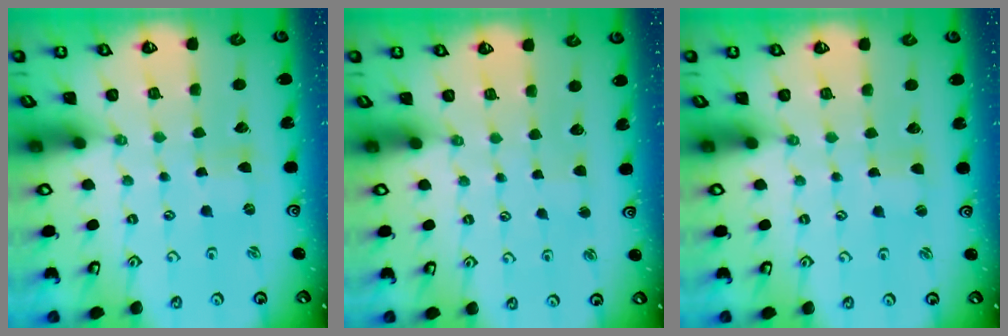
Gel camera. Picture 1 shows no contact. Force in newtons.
{"total": 2.2, "press": 2.2, "slide": 0.3}
{"total": 0.7, "press": 0.7, "slide": 0.1}